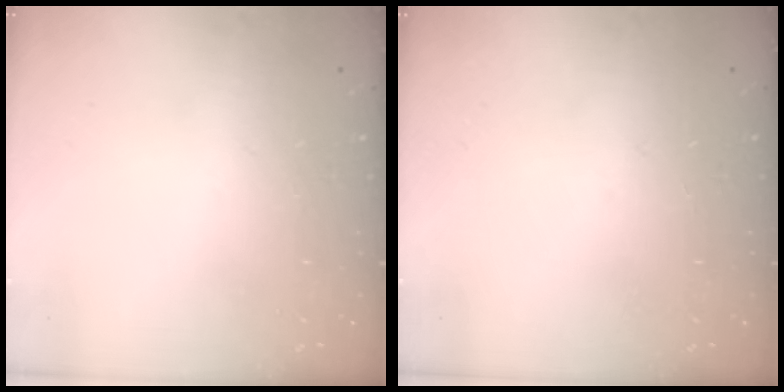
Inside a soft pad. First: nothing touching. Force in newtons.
{"total": 0.0}